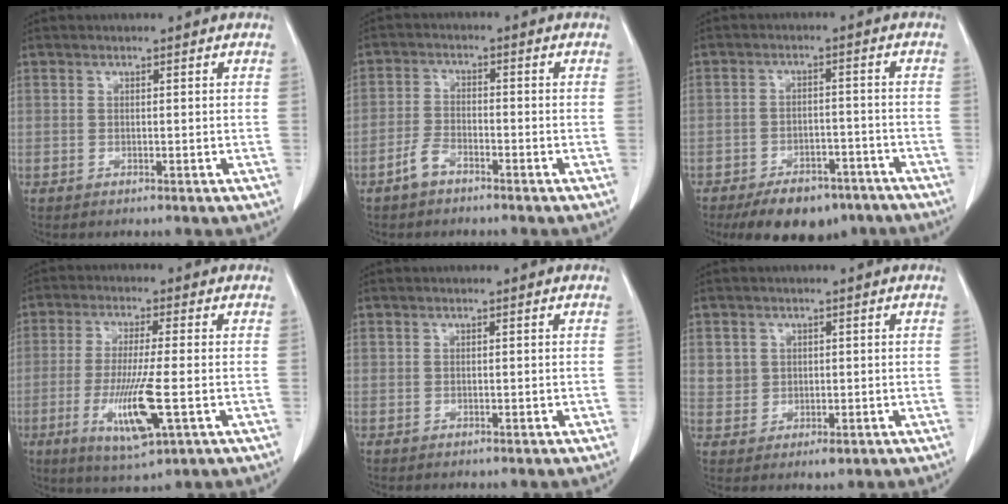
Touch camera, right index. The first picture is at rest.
{"total": 3.1, "force": [-2.3, 1.4, 1.6], "torque": [-0.033, 0.003, -0.044]}
{"total": 11.3, "force": [-8.4, 5.4, 5.2], "torque": [-0.069, 0.005, -0.123]}
{"total": 10.0, "force": [-2.8, 0.7, 9.6], "torque": [-0.185, -0.022, -0.046]}
{"total": 0.0}
{"total": 3.3, "force": [0.7, 3.0, 1.0], "torque": [-0.013, -0.001, 0.021]}